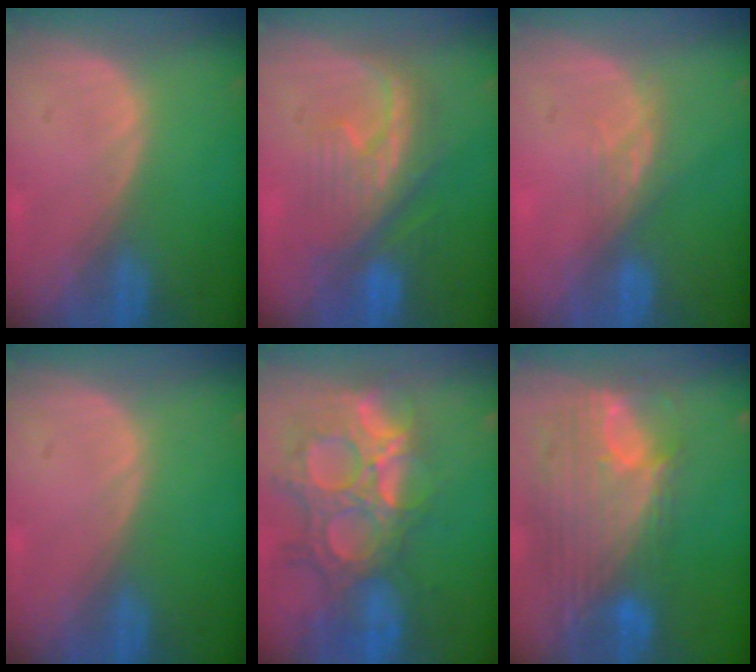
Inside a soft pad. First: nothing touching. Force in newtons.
{"total": 7.9, "press": 7.8, "slide": 1.2}
{"total": 3.0, "press": 2.6, "slide": 1.5}
{"total": 0.0}
{"total": 14.0, "press": 11.8, "slide": 7.5}
{"total": 12.1, "press": 10.2, "slide": 6.4}